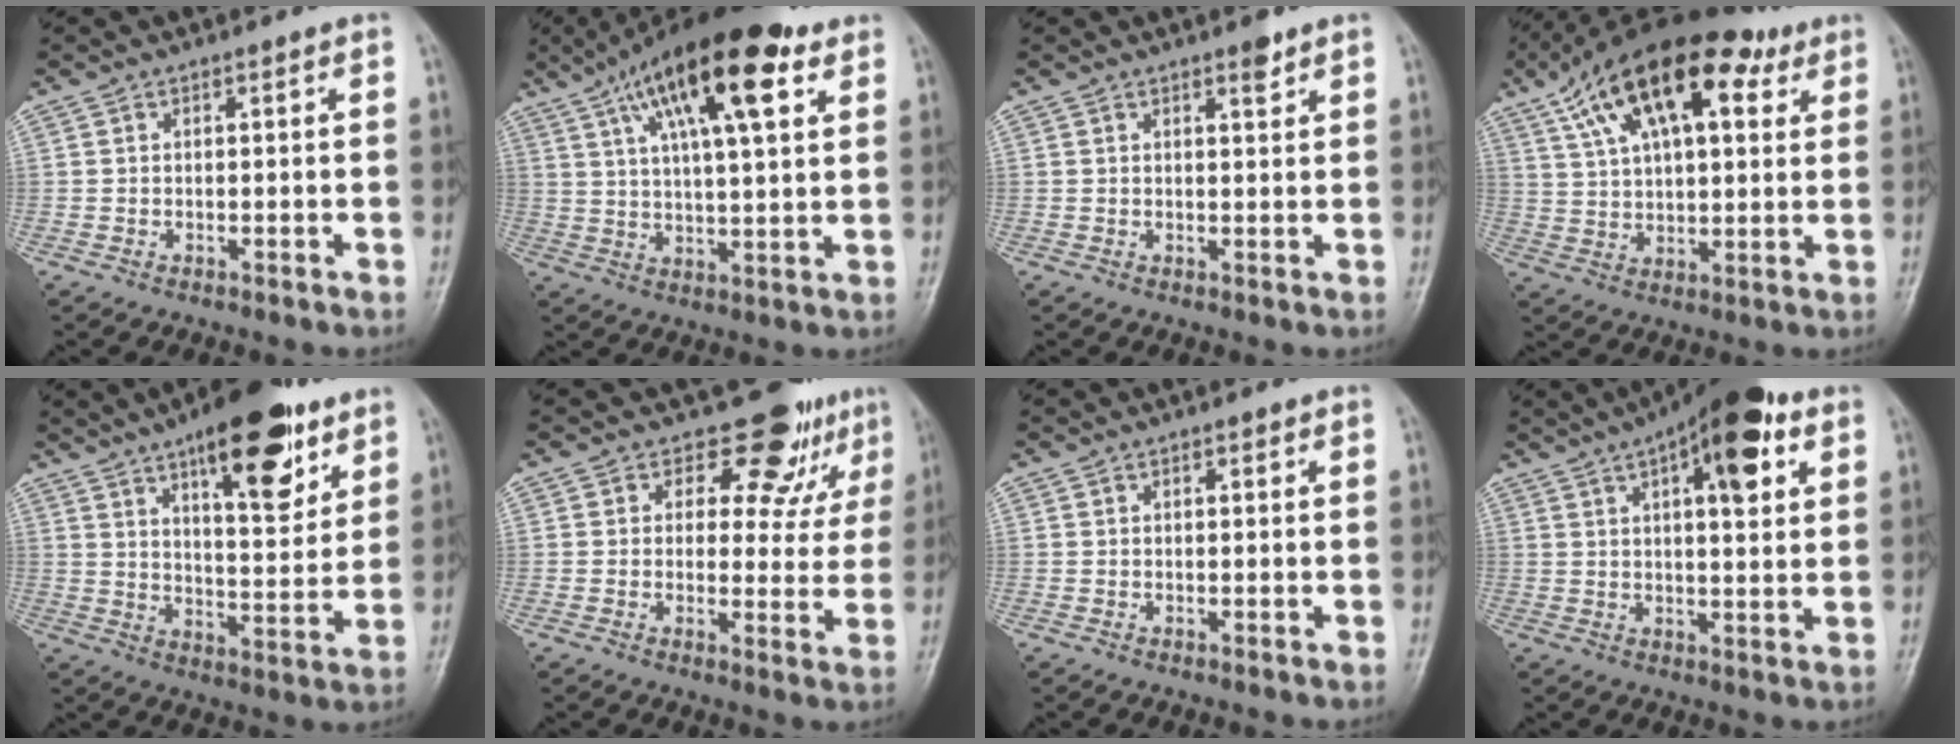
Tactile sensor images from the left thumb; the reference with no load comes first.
{"total": 19.7, "force": [9.8, 6.3, 15.9], "torque": [-0.244, -0.008, 0.159]}
{"total": 2.1, "force": [1.4, 0.7, 1.3], "torque": [-0.014, -0.008, 0.020]}
{"total": 21.5, "force": [10.6, 9.9, 15.9], "torque": [-0.249, 0.004, 0.179]}
{"total": 17.5, "force": [10.1, 6.5, 12.8], "torque": [-0.149, -0.046, 0.151]}
{"total": 8.9, "force": [6.6, 5.3, 2.6], "torque": [0.011, -0.043, 0.072]}
{"total": 0.9, "force": [0.4, 0.5, 0.6], "torque": [-0.005, 0.001, 0.003]}
{"total": 15.3, "force": [6.9, 5.7, 12.5], "torque": [-0.150, -0.003, 0.095]}